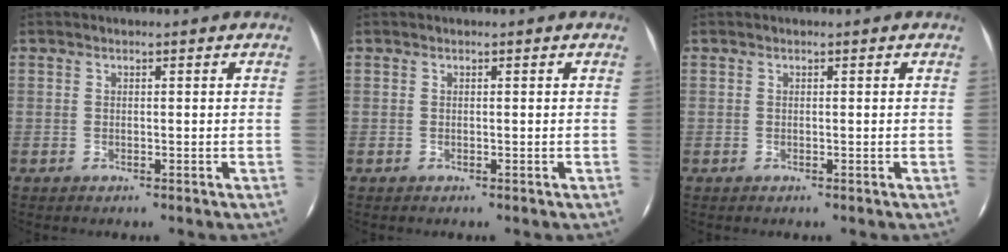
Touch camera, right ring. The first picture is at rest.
{"total": 0.0}
{"total": 0.0}